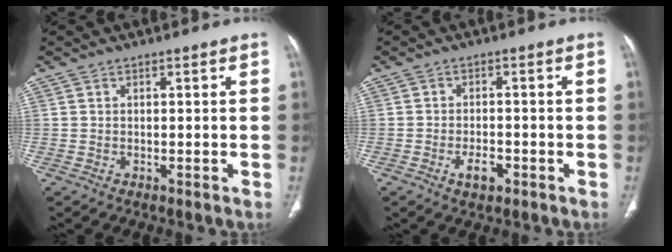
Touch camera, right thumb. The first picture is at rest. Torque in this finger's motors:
{"motor_torque": [0.66, 0.33, 0.25, -0.47, 0.12]}